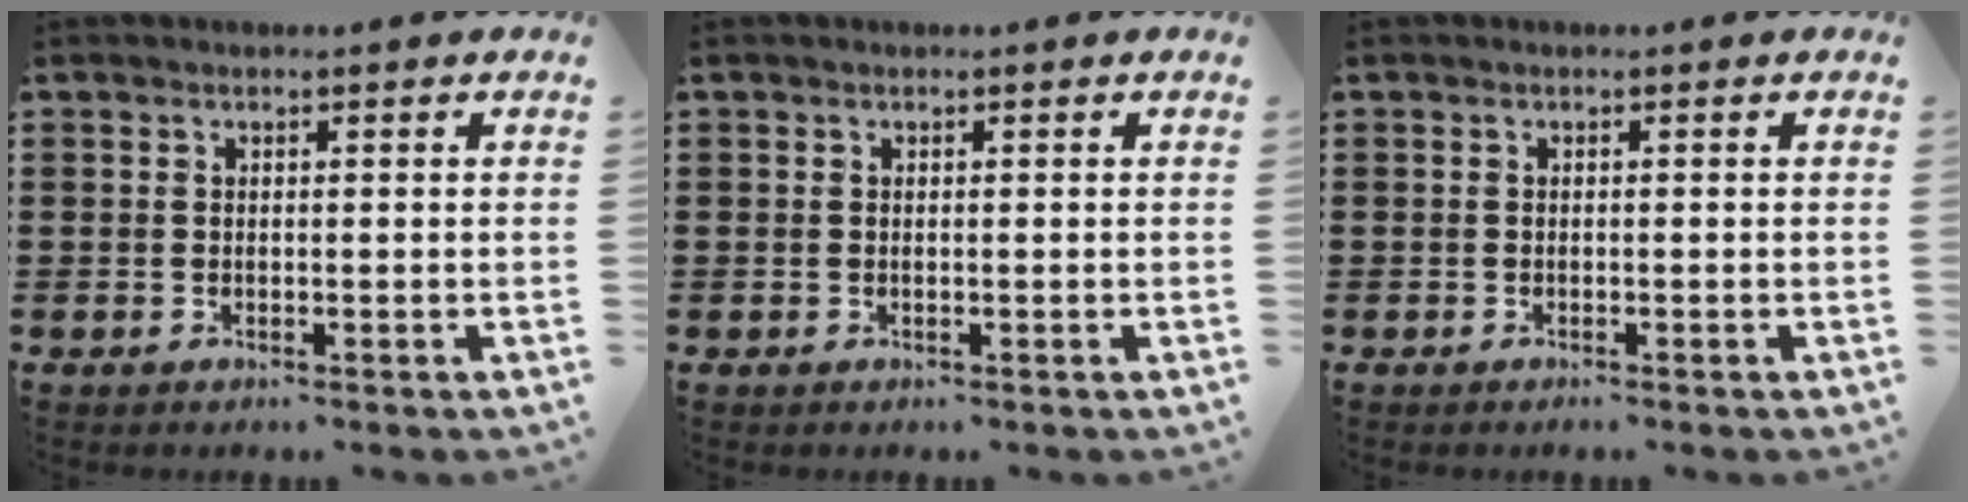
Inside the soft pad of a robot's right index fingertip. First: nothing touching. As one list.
[{"total": 0.0}, {"total": 0.0}]